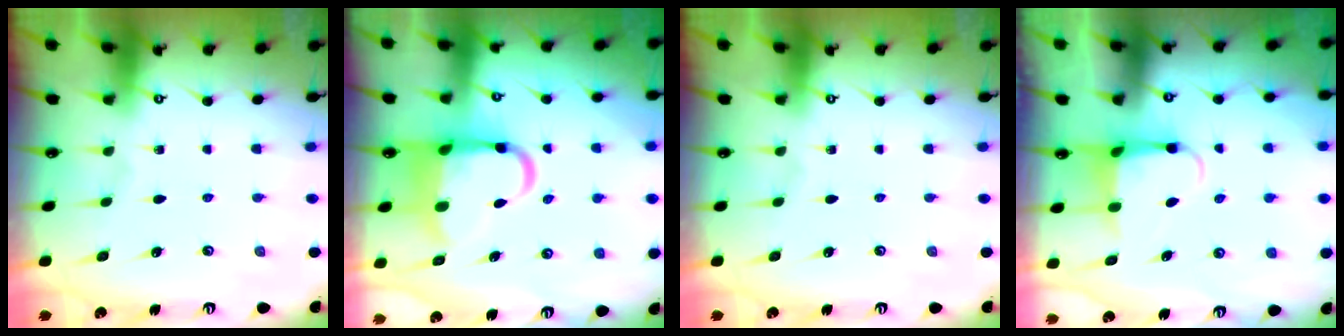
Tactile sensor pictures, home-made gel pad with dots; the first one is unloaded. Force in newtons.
{"total": 10.4, "press": 10.1, "slide": 2.7}
{"total": 0.0}
{"total": 4.0, "press": 4.0, "slide": 0.4}